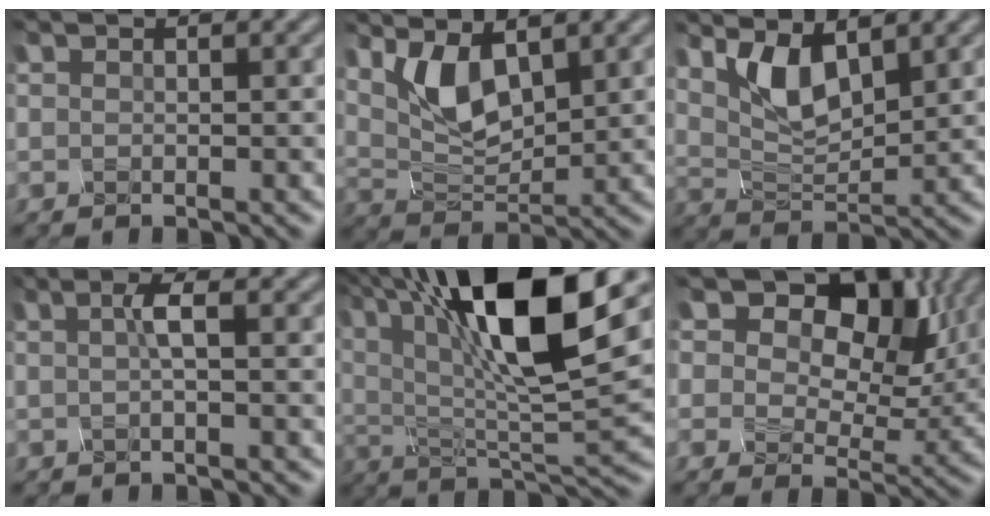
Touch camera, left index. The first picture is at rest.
{"total": 5.1, "force": [1.8, 2.4, 4.1], "torque": [-0.083, -0.010, 0.037]}
{"total": 4.6, "force": [1.9, 2.1, 3.6], "torque": [-0.075, -0.012, 0.038]}
{"total": 1.4, "force": [-0.4, 0.2, 1.4], "torque": [-0.025, 0.001, -0.010]}
{"total": 14.6, "force": [6.1, 4.7, 12.4], "torque": [-0.209, 0.012, 0.097]}
{"total": 12.8, "force": [5.4, 8.5, 8.0], "torque": [-0.116, 0.027, 0.065]}